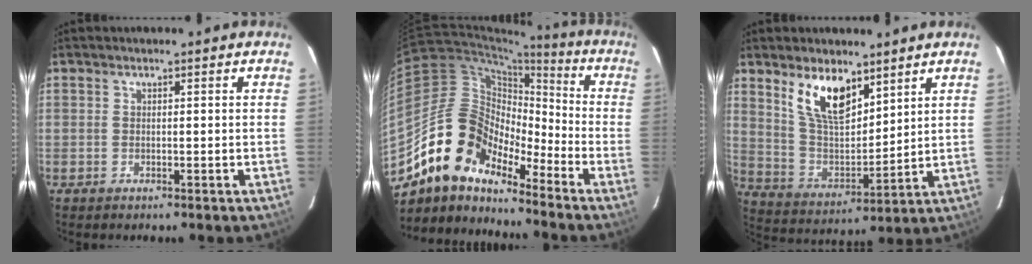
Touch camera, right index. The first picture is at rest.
{"total": 14.1, "force": [-11.2, 6.3, 5.7], "torque": [-0.097, 0.022, -0.223]}
{"total": 12.2, "force": [7.5, 5.3, 8.1], "torque": [-0.152, 0.002, 0.155]}